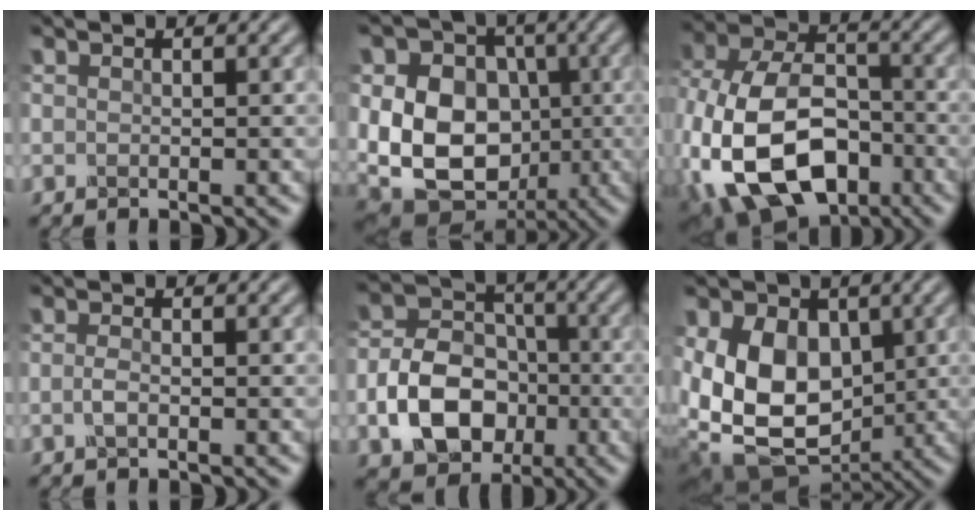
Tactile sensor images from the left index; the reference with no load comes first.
{"total": 12.9, "force": [-0.9, 10.7, 7.2], "torque": [-0.139, -0.002, -0.024]}
{"total": 16.3, "force": [-5.4, 11.1, 10.7], "torque": [-0.243, -0.019, -0.088]}
{"total": 0.8, "force": [-0.3, 0.2, 0.7], "torque": [-0.028, 0.003, -0.007]}
{"total": 7.7, "force": [-2.5, 5.8, 4.5], "torque": [-0.090, 0.002, -0.051]}
{"total": 12.1, "force": [0.1, 9.5, 7.5], "torque": [-0.125, -0.005, -0.010]}